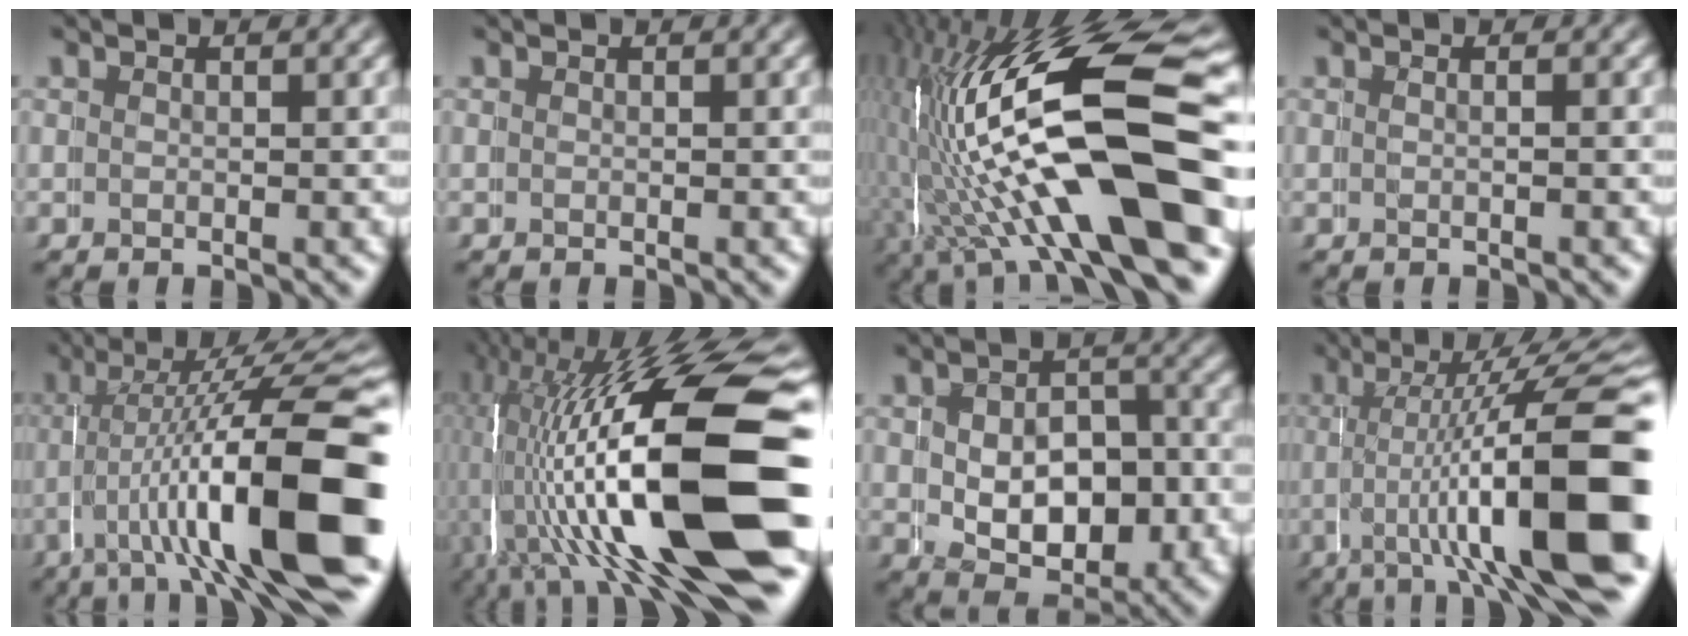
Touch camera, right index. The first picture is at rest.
{"total": 0.0}
{"total": 17.5, "force": [-1.0, 8.0, 15.5], "torque": [-0.278, -0.019, -0.007]}
{"total": 0.0}
{"total": 15.2, "force": [-1.5, 4.2, 14.5], "torque": [-0.209, 0.007, -0.025]}
{"total": 19.2, "force": [-2.9, 8.4, 17.0], "torque": [-0.274, -0.031, -0.022]}
{"total": 6.7, "force": [-0.7, 5.2, 4.2], "torque": [-0.059, -0.031, -0.006]}
{"total": 13.8, "force": [-1.2, 4.0, 13.2], "torque": [-0.177, 0.009, -0.021]}